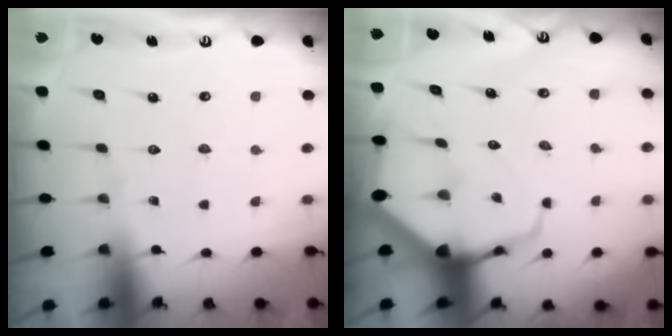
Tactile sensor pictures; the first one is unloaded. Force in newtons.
{"total": 8.8, "press": 8.7, "slide": 0.9}